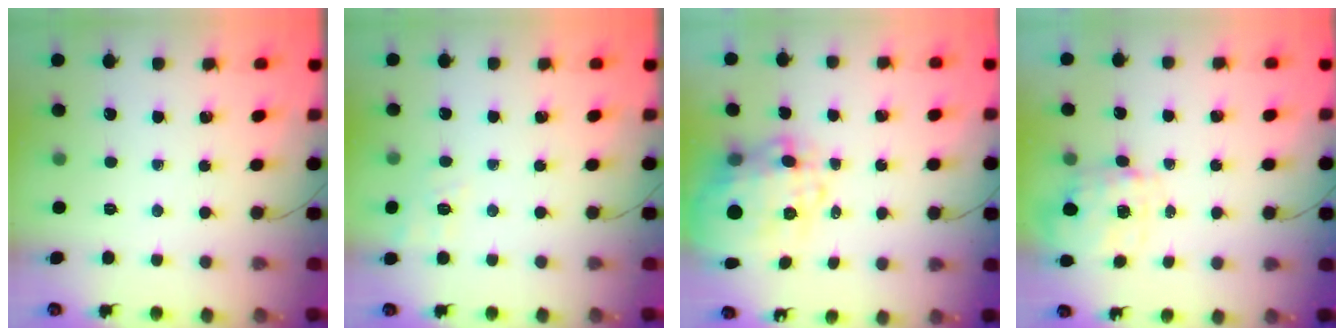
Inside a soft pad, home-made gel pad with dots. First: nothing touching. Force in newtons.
{"total": 10.4, "press": 10.1, "slide": 2.3}
{"total": 14.2, "press": 13.8, "slide": 3.4}
{"total": 3.6, "press": 3.5, "slide": 0.8}